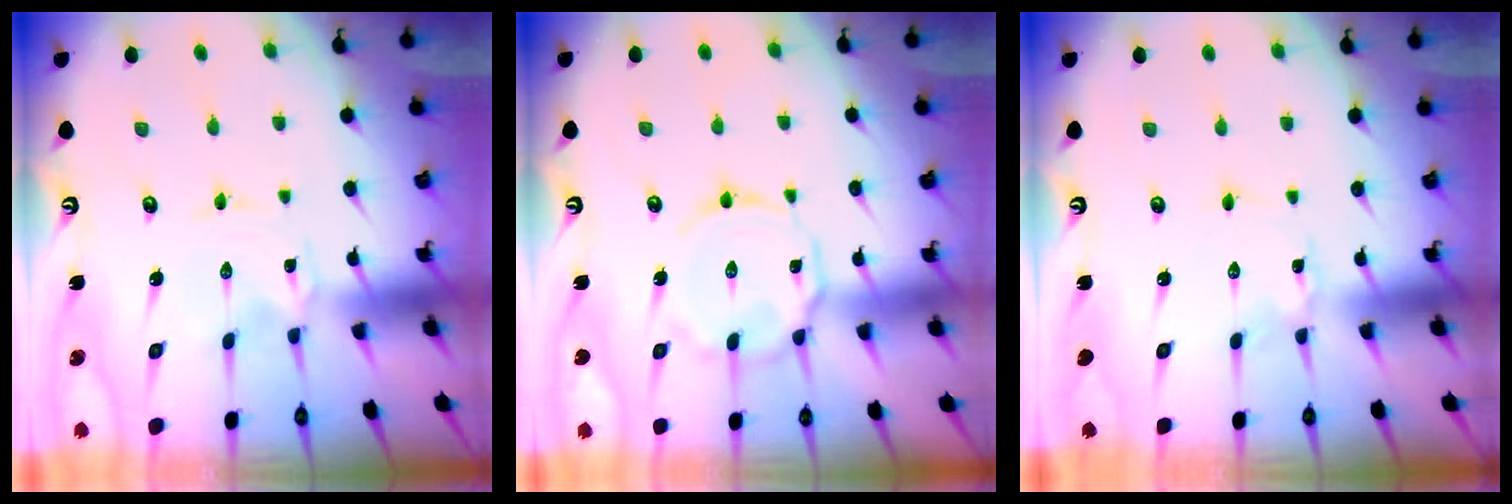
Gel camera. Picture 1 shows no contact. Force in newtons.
{"total": 10.5, "press": 10.5, "slide": 0.7}
{"total": 1.4, "press": 1.4, "slide": 0.1}